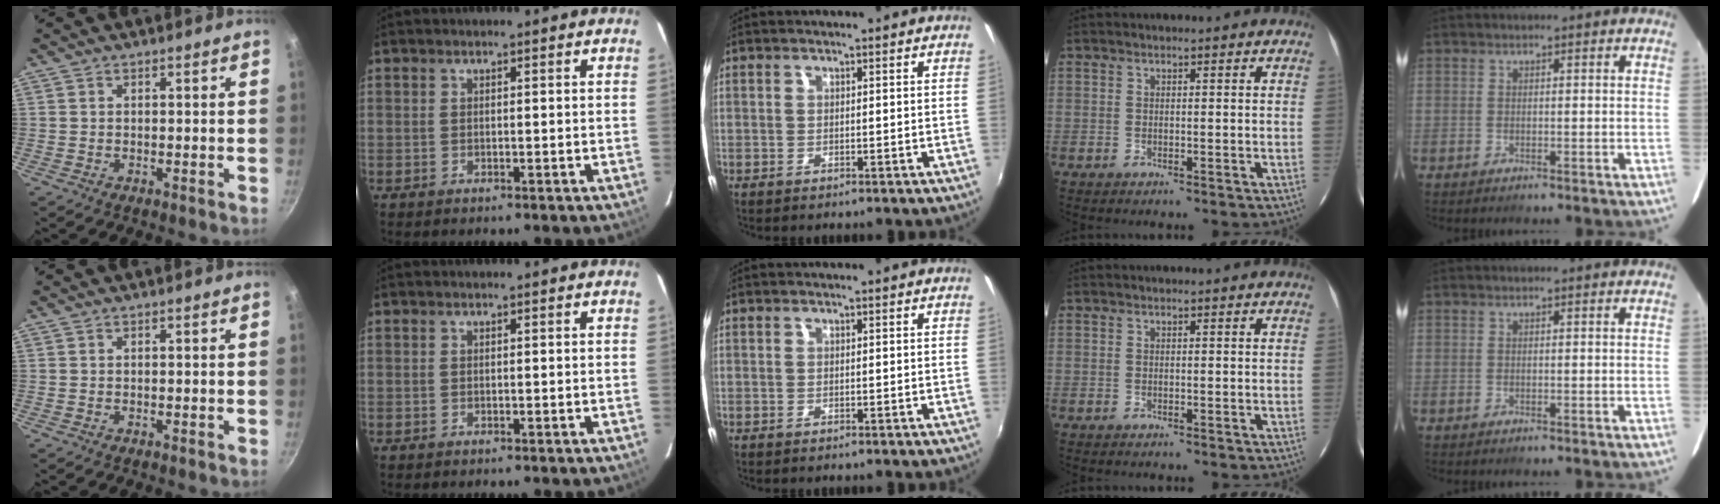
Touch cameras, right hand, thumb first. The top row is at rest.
{}